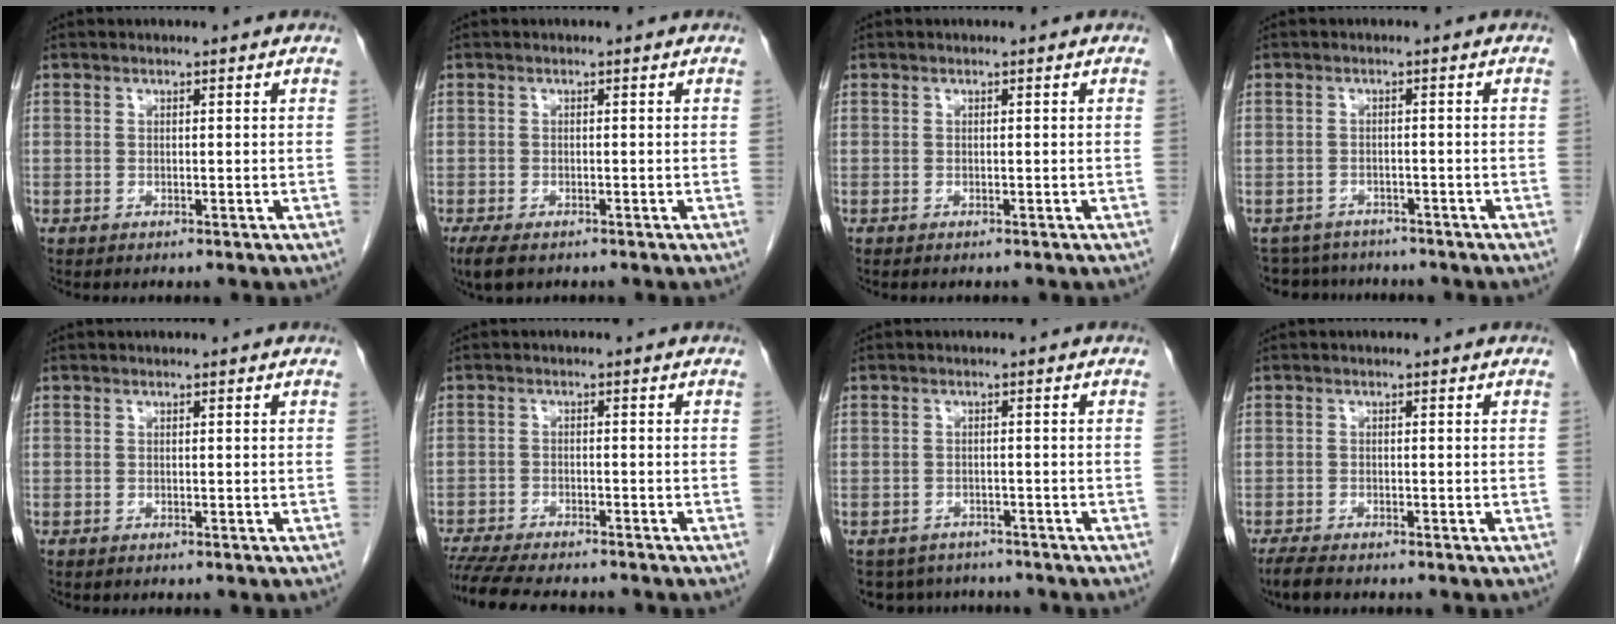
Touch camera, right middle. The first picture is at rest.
{"total": 3.8, "force": [-2.6, 1.5, 2.3], "torque": [-0.049, -0.011, -0.038]}
{"total": 1.1, "force": [-0.9, 0.4, 0.4], "torque": [-0.010, -0.002, -0.010]}
{"total": 6.3, "force": [-5.8, 2.4, 0.2], "torque": [-0.004, 0.006, -0.083]}
{"total": 0.0}
{"total": 11.7, "force": [-10.3, 2.1, 5.0], "torque": [-0.084, -0.014, -0.155]}
{"total": 6.6, "force": [-5.9, 2.9, 0.5], "torque": [-0.007, 0.006, -0.079]}
{"total": 3.0, "force": [-2.5, 0.6, 1.6], "torque": [-0.036, -0.009, -0.039]}